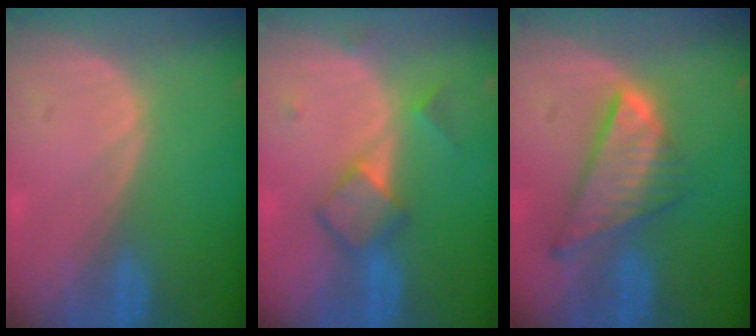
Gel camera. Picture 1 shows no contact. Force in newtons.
{"total": 5.0, "press": 5.0, "slide": 0.5}
{"total": 8.7, "press": 7.5, "slide": 4.4}